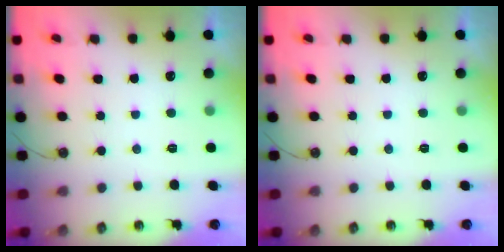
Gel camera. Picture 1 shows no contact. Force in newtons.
{"total": 0.0}